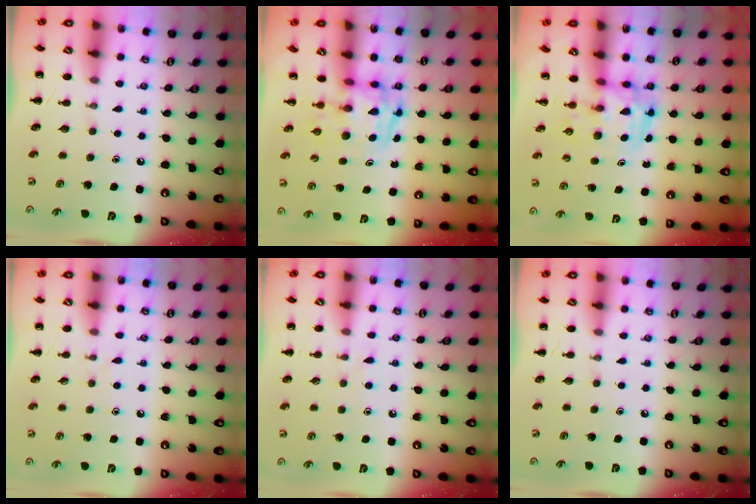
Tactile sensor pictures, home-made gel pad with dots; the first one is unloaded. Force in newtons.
{"total": 3.4, "press": 3.4, "slide": 0.6}
{"total": 3.5, "press": 3.5, "slide": 0.6}
{"total": 3.2, "press": 2.9, "slide": 1.4}
{"total": 3.7, "press": 3.3, "slide": 1.6}
{"total": 0.0}